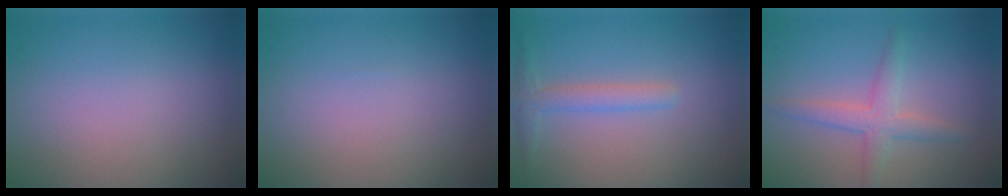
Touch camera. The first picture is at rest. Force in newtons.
{"total": 0.0}
{"total": 2.0, "press": 2.0, "slide": 0.1}
{"total": 2.7, "press": 2.7, "slide": 0.1}